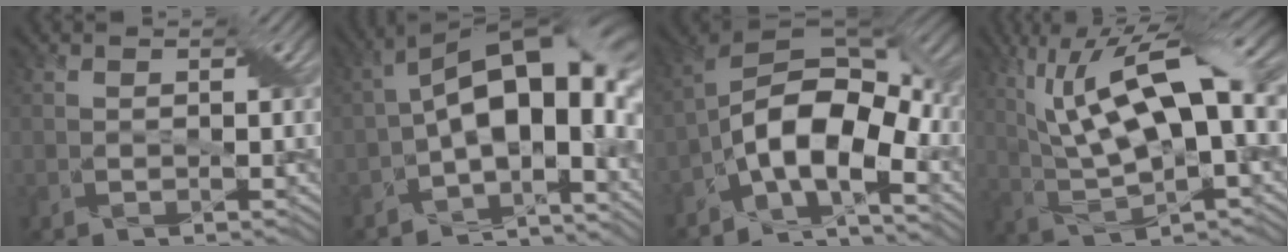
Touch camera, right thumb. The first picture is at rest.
{"total": 15.2, "force": [-2.4, 7.8, 12.8], "torque": [-0.191, 0.002, -0.045]}
{"total": 12.7, "force": [-5.4, 5.9, 9.9], "torque": [-0.177, -0.009, -0.115]}
{"total": 13.8, "force": [4.1, 4.6, 12.3], "torque": [-0.239, 0.014, 0.065]}